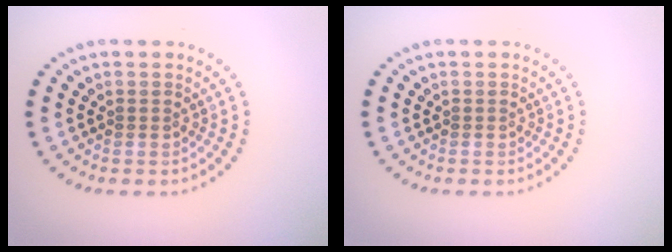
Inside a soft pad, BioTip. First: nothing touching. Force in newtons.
{"total": 0.0}